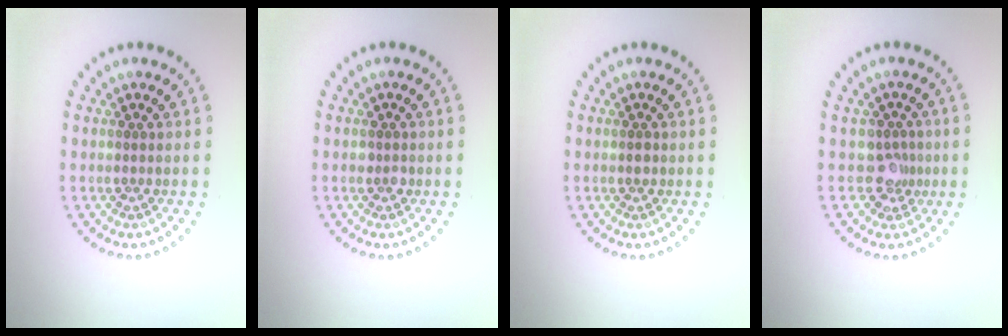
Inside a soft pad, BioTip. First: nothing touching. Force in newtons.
{"total": 1.0, "press": 1.0, "slide": 0.2}
{"total": 0.7, "press": 0.7, "slide": 0.1}
{"total": 2.1, "press": 1.6, "slide": 1.3}